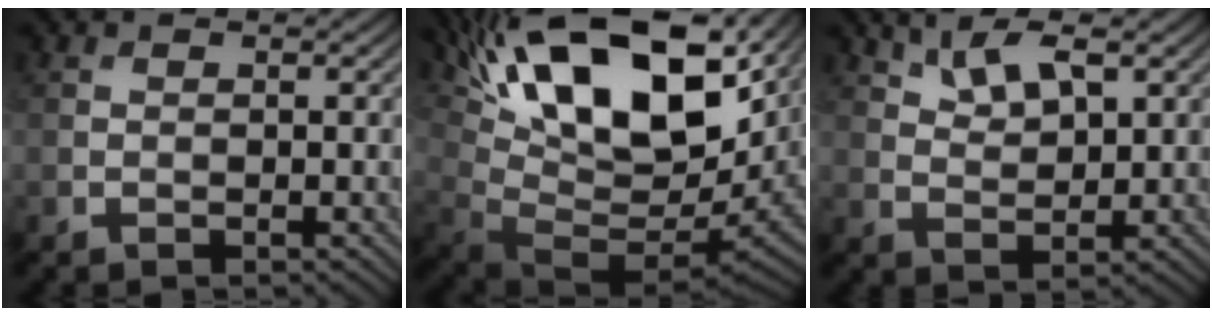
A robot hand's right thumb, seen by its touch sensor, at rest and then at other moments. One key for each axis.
{"total": 20.6, "fx": 8.3, "fy": 8.9, "fz": 16.6, "tx": -0.297, "ty": 0.027, "tz": 0.148}
{"total": 5.3, "fx": 3.3, "fy": 2.0, "fz": 3.7, "tx": -0.076, "ty": -0.002, "tz": 0.070}